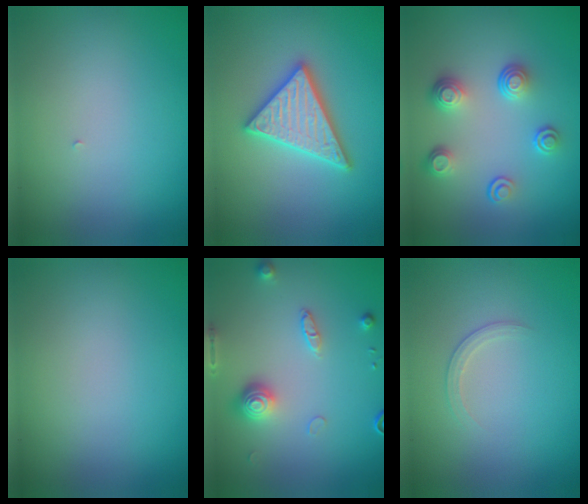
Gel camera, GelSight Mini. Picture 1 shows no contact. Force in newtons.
{"total": 4.7, "press": 4.6, "slide": 0.7}
{"total": 3.9, "press": 2.9, "slide": 2.6}
{"total": 0.0}
{"total": 3.0, "press": 2.8, "slide": 0.9}
{"total": 1.3, "press": 1.3, "slide": 0.1}